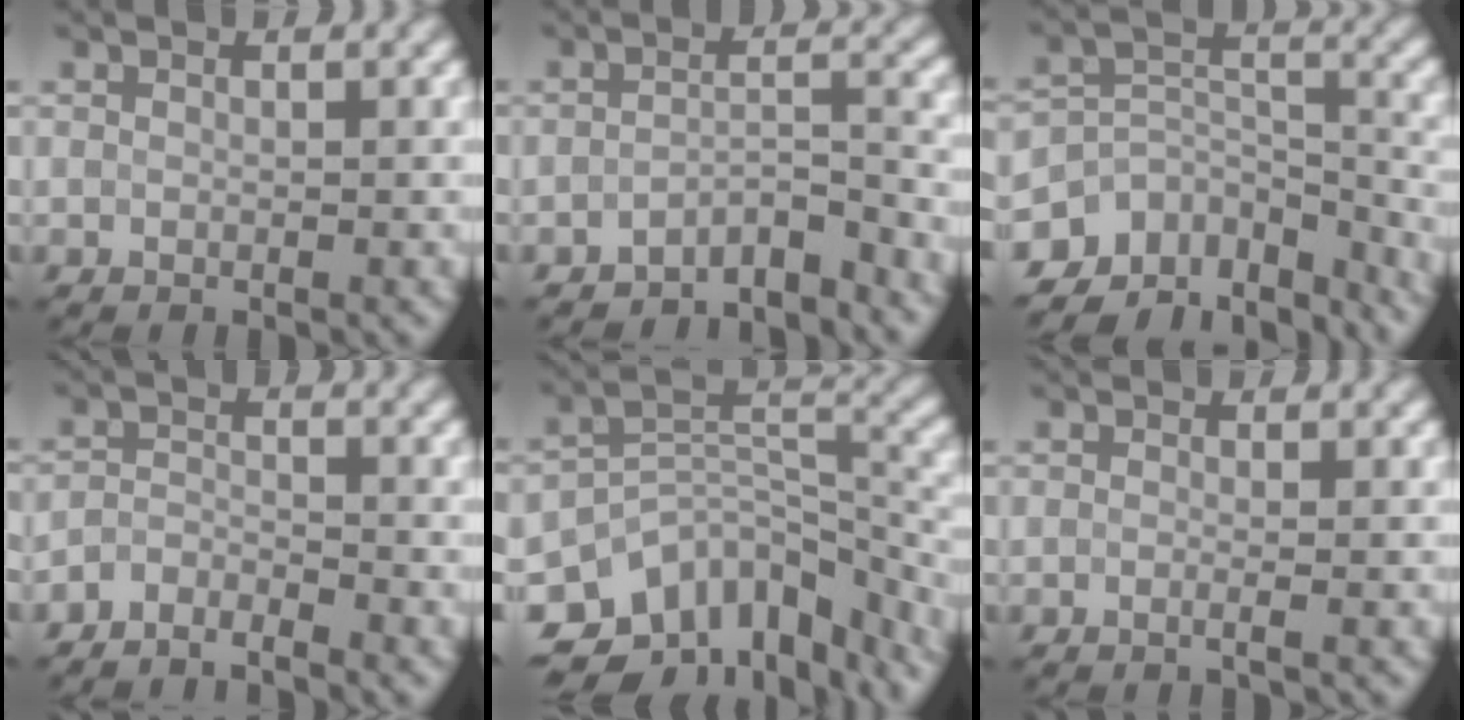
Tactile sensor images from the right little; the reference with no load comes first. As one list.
[{"total": 4.3, "force": [-3.9, 1.0, 1.7], "torque": [-0.024, 0.005, -0.069]}, {"total": 10.1, "force": [-8.3, 5.3, 2.2], "torque": [-0.027, 0.017, -0.116]}, {"total": 2.2, "force": [-2.1, 0.4, 0.5], "torque": [-0.013, -0.001, -0.047]}, {"total": 13.1, "force": [-8.9, 7.5, 6.0], "torque": [-0.114, 0.006, -0.116]}, {"total": 0.9, "force": [-0.2, 0.3, 0.8], "torque": [-0.012, -0.011, -0.010]}]